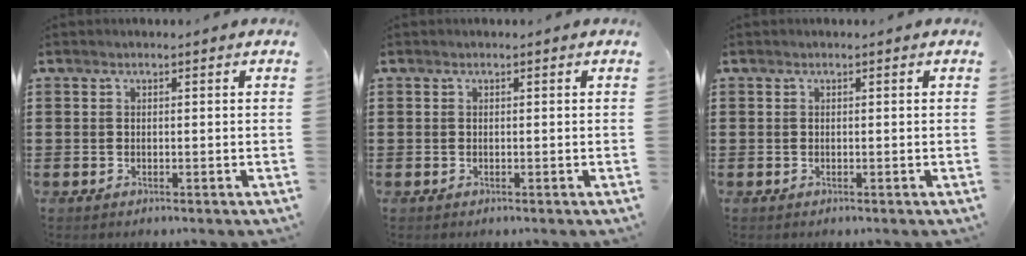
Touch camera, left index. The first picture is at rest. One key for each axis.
{"total": 0.0}
{"total": 0.0}